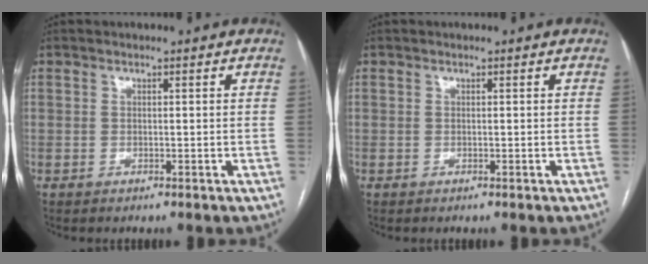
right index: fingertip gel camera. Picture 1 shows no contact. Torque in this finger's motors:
{"motor_torque": [0.00, 0.00, 0.00, 0.01]}